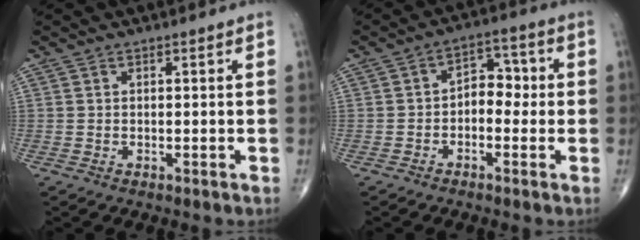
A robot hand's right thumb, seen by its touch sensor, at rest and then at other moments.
{"total": 5.7, "force": [-0.8, 3.9, 4.0], "torque": [-0.026, 0.028, -0.026]}